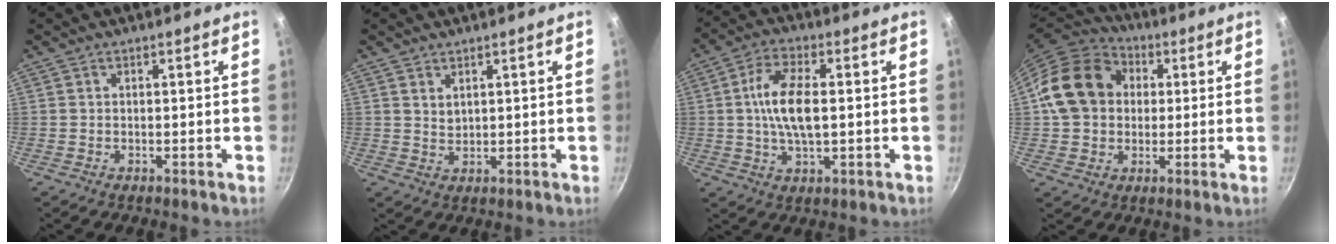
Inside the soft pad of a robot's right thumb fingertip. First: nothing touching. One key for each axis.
{"total": 2.2, "fx": 1.4, "fy": 1.3, "fz": 1.1, "tx": -0.017, "ty": -0.010, "tz": 0.028}
{"total": 10.3, "fx": 0.6, "fy": 4.5, "fz": 9.3, "tx": -0.179, "ty": 0.008, "tz": 0.007}
{"total": 16.7, "fx": 2.7, "fy": 13.7, "fz": 9.1, "tx": -0.140, "ty": 0.028, "tz": 0.036}